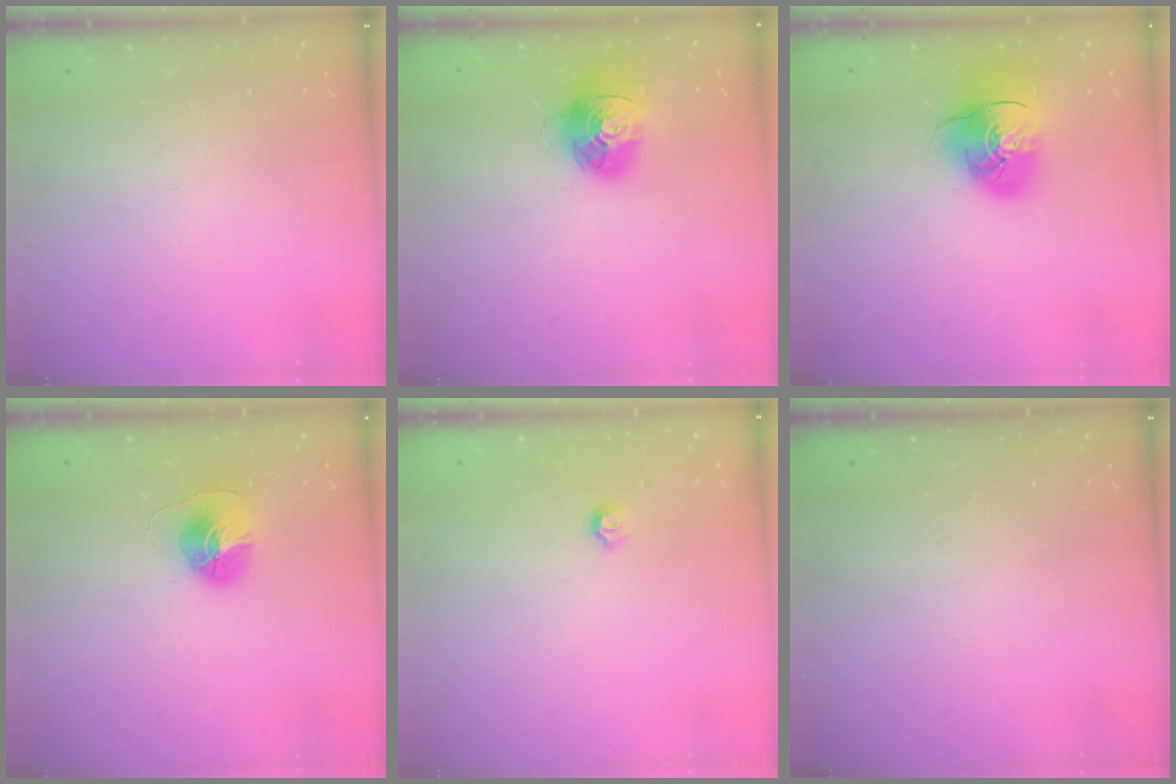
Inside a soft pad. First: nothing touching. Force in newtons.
{"total": 15.7, "press": 15.6, "slide": 1.6}
{"total": 13.4, "press": 13.3, "slide": 2.0}
{"total": 9.2, "press": 9.2, "slide": 0.4}
{"total": 4.7, "press": 4.6, "slide": 0.5}
{"total": 0.0}